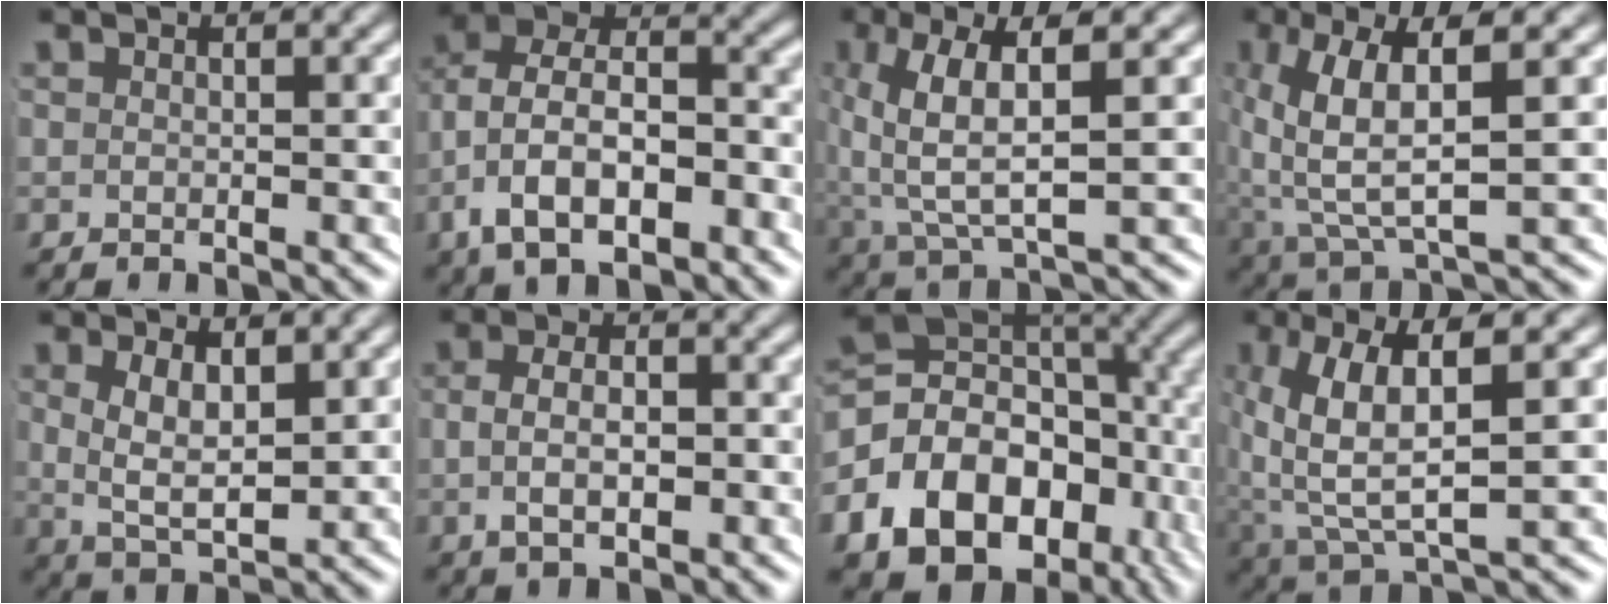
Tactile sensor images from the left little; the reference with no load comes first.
{"total": 8.6, "force": [-1.2, 6.2, 5.9], "torque": [-0.114, -0.023, -0.015]}
{"total": 6.1, "force": [0.9, 2.6, 5.5], "torque": [-0.112, -0.002, 0.025]}
{"total": 7.0, "force": [0.8, 3.1, 6.2], "torque": [-0.125, -0.004, 0.023]}
{"total": 4.5, "force": [0.4, 2.5, 3.8], "torque": [-0.072, -0.014, 0.016]}
{"total": 3.9, "force": [-0.6, 2.0, 3.3], "torque": [-0.049, -0.001, -0.006]}
{"total": 19.5, "force": [-6.4, 14.7, 11.1], "torque": [-0.207, -0.062, -0.084]}
{"total": 7.7, "force": [0.7, 3.9, 6.6], "torque": [-0.135, -0.011, 0.024]}